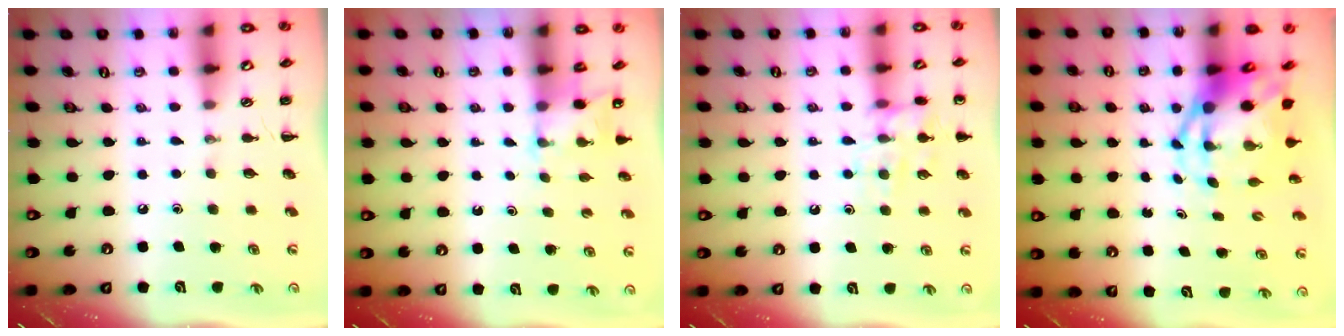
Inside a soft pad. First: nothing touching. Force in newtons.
{"total": 2.8, "press": 2.7, "slide": 0.9}
{"total": 12.1, "press": 12.0, "slide": 1.0}
{"total": 6.3, "press": 6.1, "slide": 1.7}